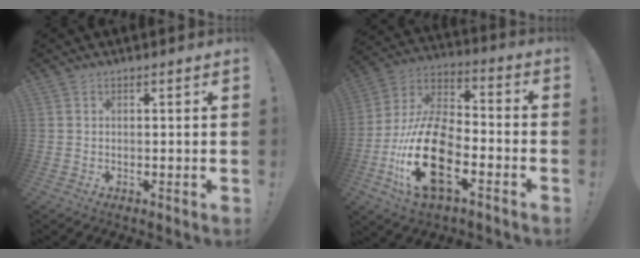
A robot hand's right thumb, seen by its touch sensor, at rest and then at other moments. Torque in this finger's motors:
{"motor_torque": [2.77, 2.24, 2.15, -0.62, 0.71]}